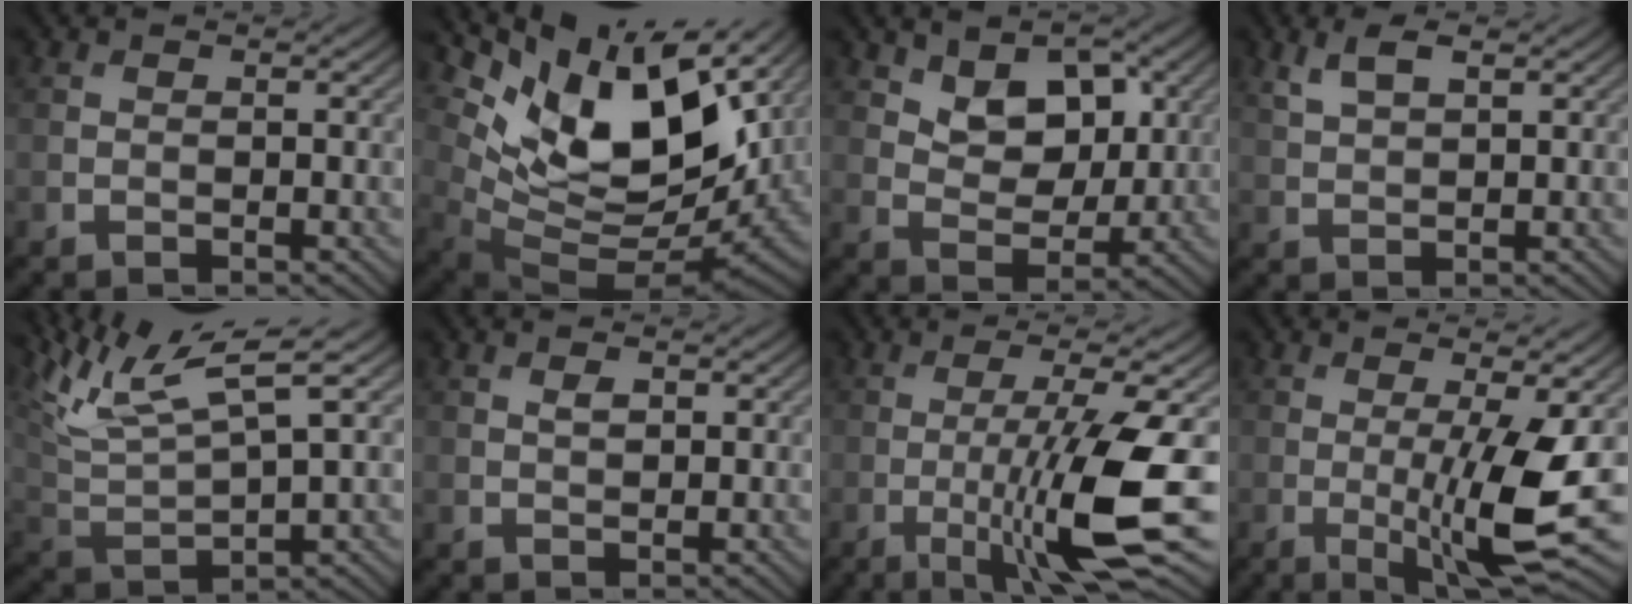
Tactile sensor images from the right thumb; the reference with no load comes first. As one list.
[{"total": 14.5, "force": [6.2, 7.1, 11.0], "torque": [-0.212, -0.006, 0.125]}, {"total": 7.5, "force": [3.0, 4.7, 5.0], "torque": [-0.087, -0.013, 0.046]}, {"total": 3.8, "force": [2.2, 1.4, 2.7], "torque": [-0.067, 0.004, 0.050]}, {"total": 10.2, "force": [6.6, 2.3, 7.4], "torque": [-0.157, 0.012, 0.127]}, {"total": 1.1, "force": [0.4, 0.6, 0.9], "torque": [-0.018, -0.003, 0.009]}, {"total": 11.7, "force": [-2.9, 1.6, 11.2], "torque": [-0.168, 0.004, -0.052]}, {"total": 9.7, "force": [-1.2, 1.6, 9.5], "torque": [-0.152, -0.004, -0.016]}]